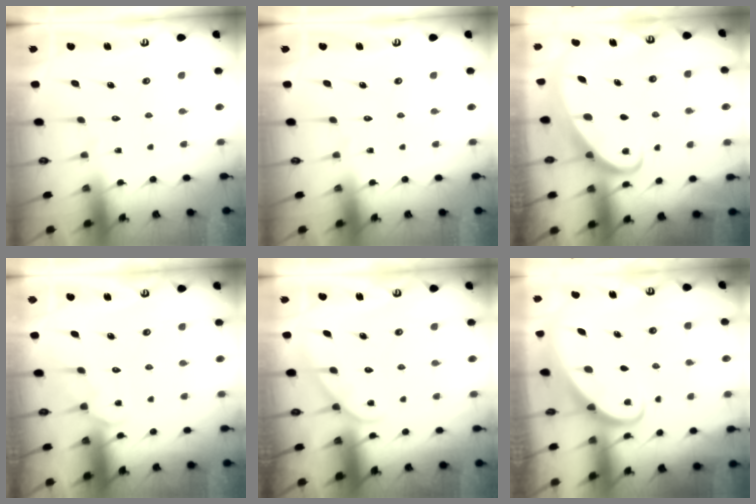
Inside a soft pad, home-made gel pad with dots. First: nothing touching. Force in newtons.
{"total": 0.0}
{"total": 2.6, "press": 2.5, "slide": 0.3}
{"total": 4.8, "press": 4.8, "slide": 0.5}
{"total": 4.4, "press": 4.4, "slide": 0.4}
{"total": 2.1, "press": 2.1, "slide": 0.3}